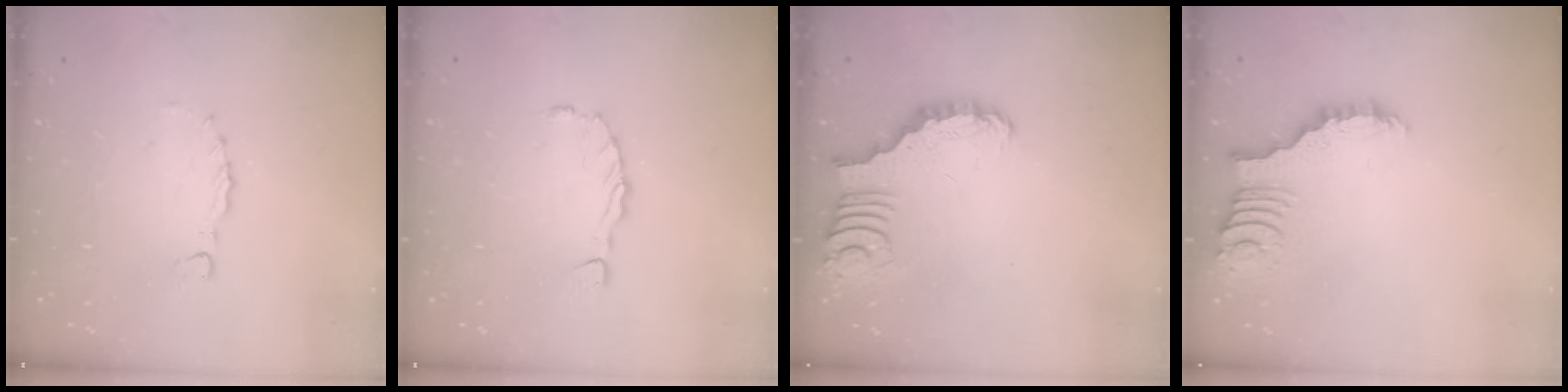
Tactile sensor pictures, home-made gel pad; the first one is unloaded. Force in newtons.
{"total": 0.0}
{"total": 2.2, "press": 2.2, "slide": 0.0}
{"total": 2.4, "press": 2.4, "slide": 0.4}